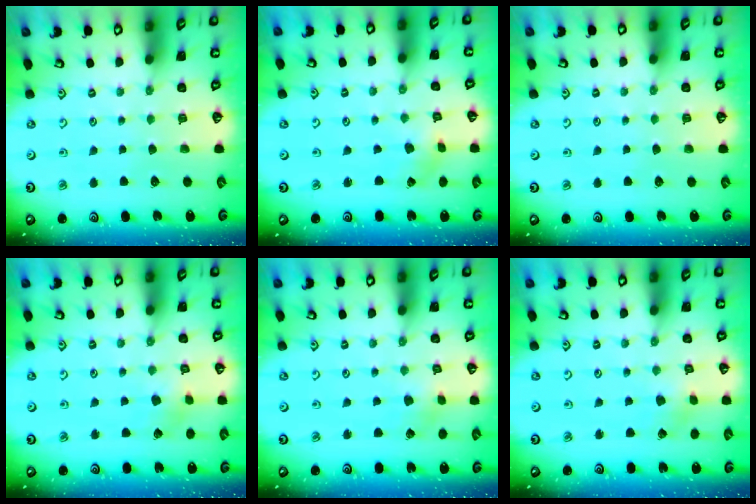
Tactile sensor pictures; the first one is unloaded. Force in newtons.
{"total": 1.2, "press": 1.2, "slide": 0.2}
{"total": 0.0}
{"total": 2.9, "press": 2.8, "slide": 0.8}
{"total": 1.5, "press": 1.5, "slide": 0.2}
{"total": 1.5, "press": 1.5, "slide": 0.2}